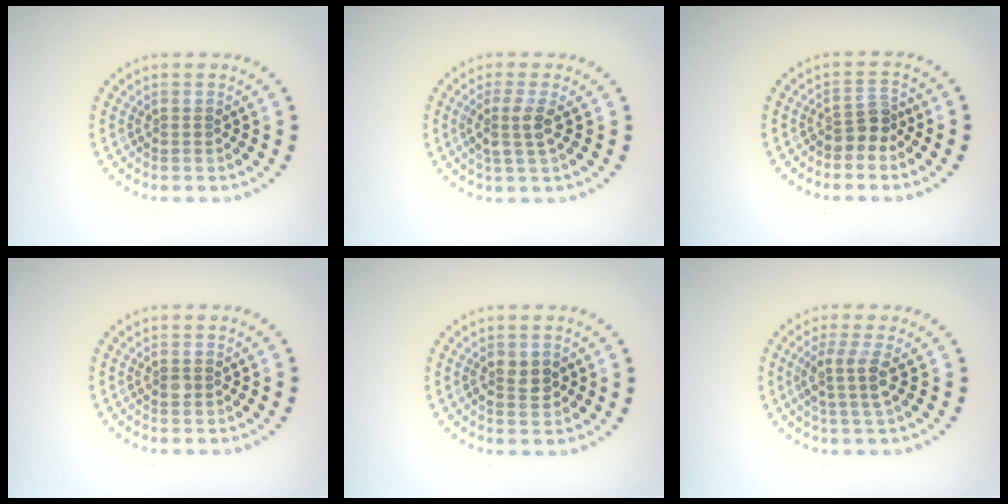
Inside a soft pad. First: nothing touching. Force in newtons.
{"total": 2.2, "press": 1.9, "slide": 1.2}
{"total": 2.2, "press": 1.7, "slide": 1.4}
{"total": 1.0, "press": 1.0, "slide": 0.2}
{"total": 2.1, "press": 2.1, "slide": 0.2}
{"total": 2.7, "press": 2.2, "slide": 1.6}